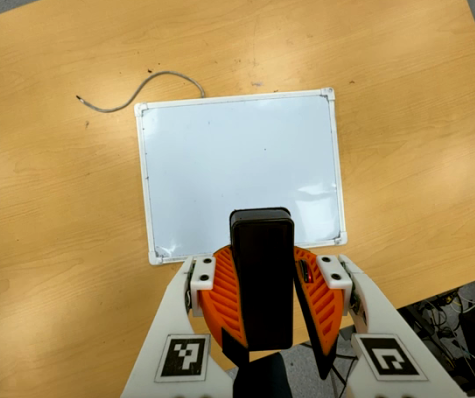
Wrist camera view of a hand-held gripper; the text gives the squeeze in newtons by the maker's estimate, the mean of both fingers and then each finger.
{"total": 10.0, "left": 9.7, "right": 10.3}